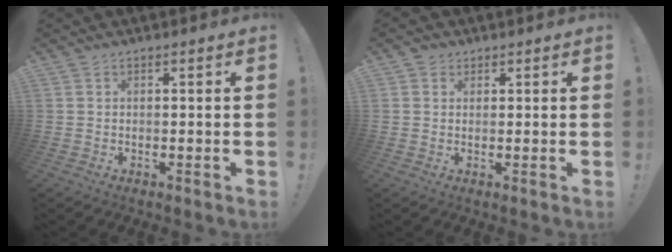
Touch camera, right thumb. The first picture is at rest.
{"total": 2.2, "force": [1.4, 1.6, 0.4], "torque": [-0.002, -0.004, 0.024]}